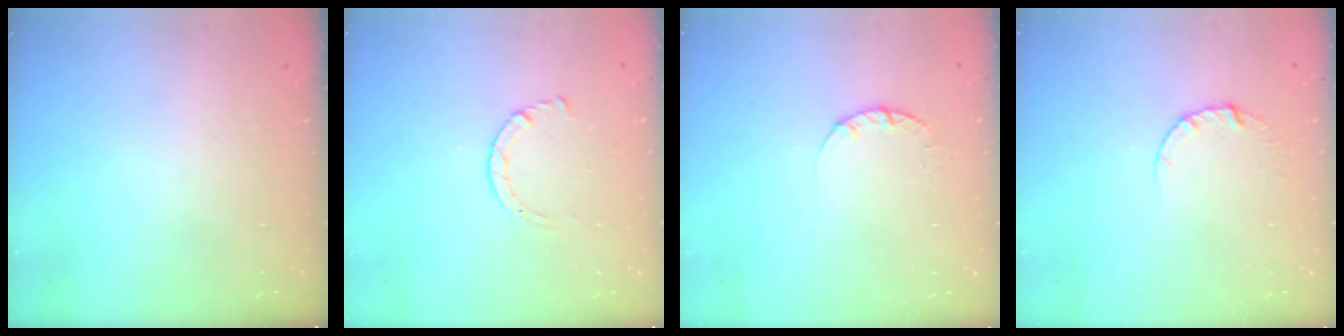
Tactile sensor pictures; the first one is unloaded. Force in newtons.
{"total": 2.9, "press": 2.8, "slide": 0.3}
{"total": 2.4, "press": 2.4, "slide": 0.3}
{"total": 4.1, "press": 4.1, "slide": 0.4}